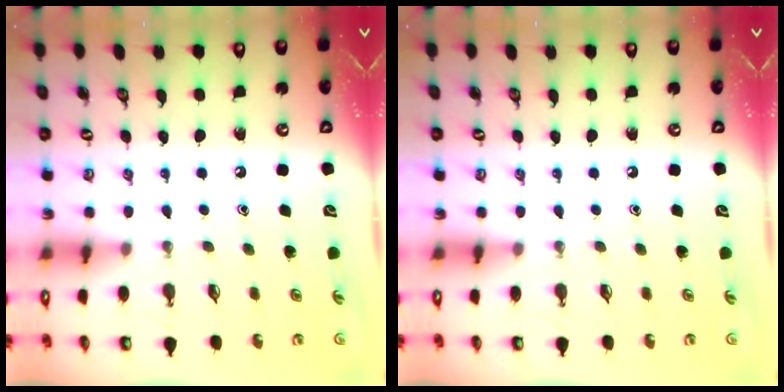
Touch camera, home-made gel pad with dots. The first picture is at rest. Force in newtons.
{"total": 0.0}